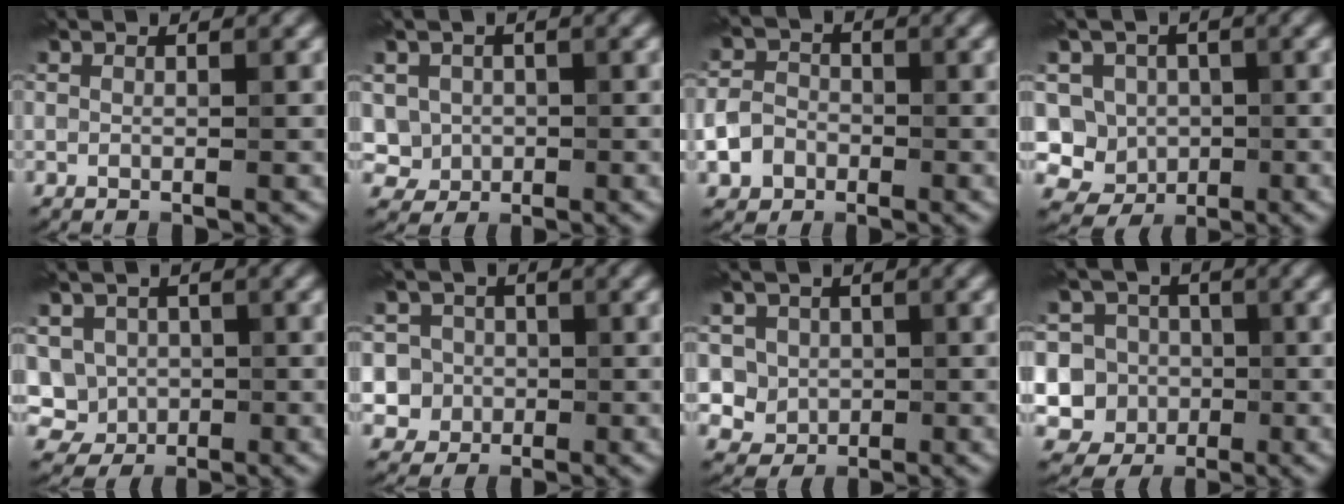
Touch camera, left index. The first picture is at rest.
{"total": 2.8, "force": [0.2, 2.6, 0.8], "torque": [-0.007, -0.004, 0.005]}
{"total": 3.4, "force": [-1.3, 2.8, 1.5], "torque": [-0.022, -0.003, -0.030]}
{"total": 6.6, "force": [0.0, 6.3, 1.9], "torque": [-0.017, 0.020, -0.033]}
{"total": 5.0, "force": [0.0, 4.7, 1.6], "torque": [-0.025, 0.018, -0.012]}
{"total": 5.7, "force": [-0.4, 5.6, 1.2], "torque": [-0.001, 0.022, -0.026]}
{"total": 4.2, "force": [0.8, 3.9, 1.4], "torque": [-0.013, 0.002, 0.011]}
{"total": 8.5, "force": [-0.2, 8.1, 2.6], "torque": [-0.054, 0.033, -0.041]}